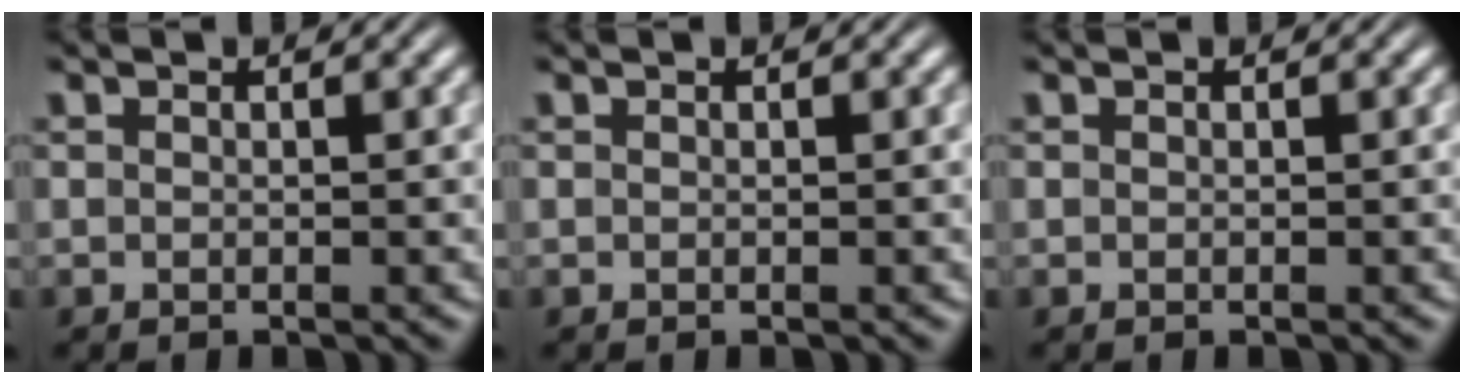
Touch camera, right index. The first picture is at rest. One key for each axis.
{"total": 0.0}
{"total": 0.0}